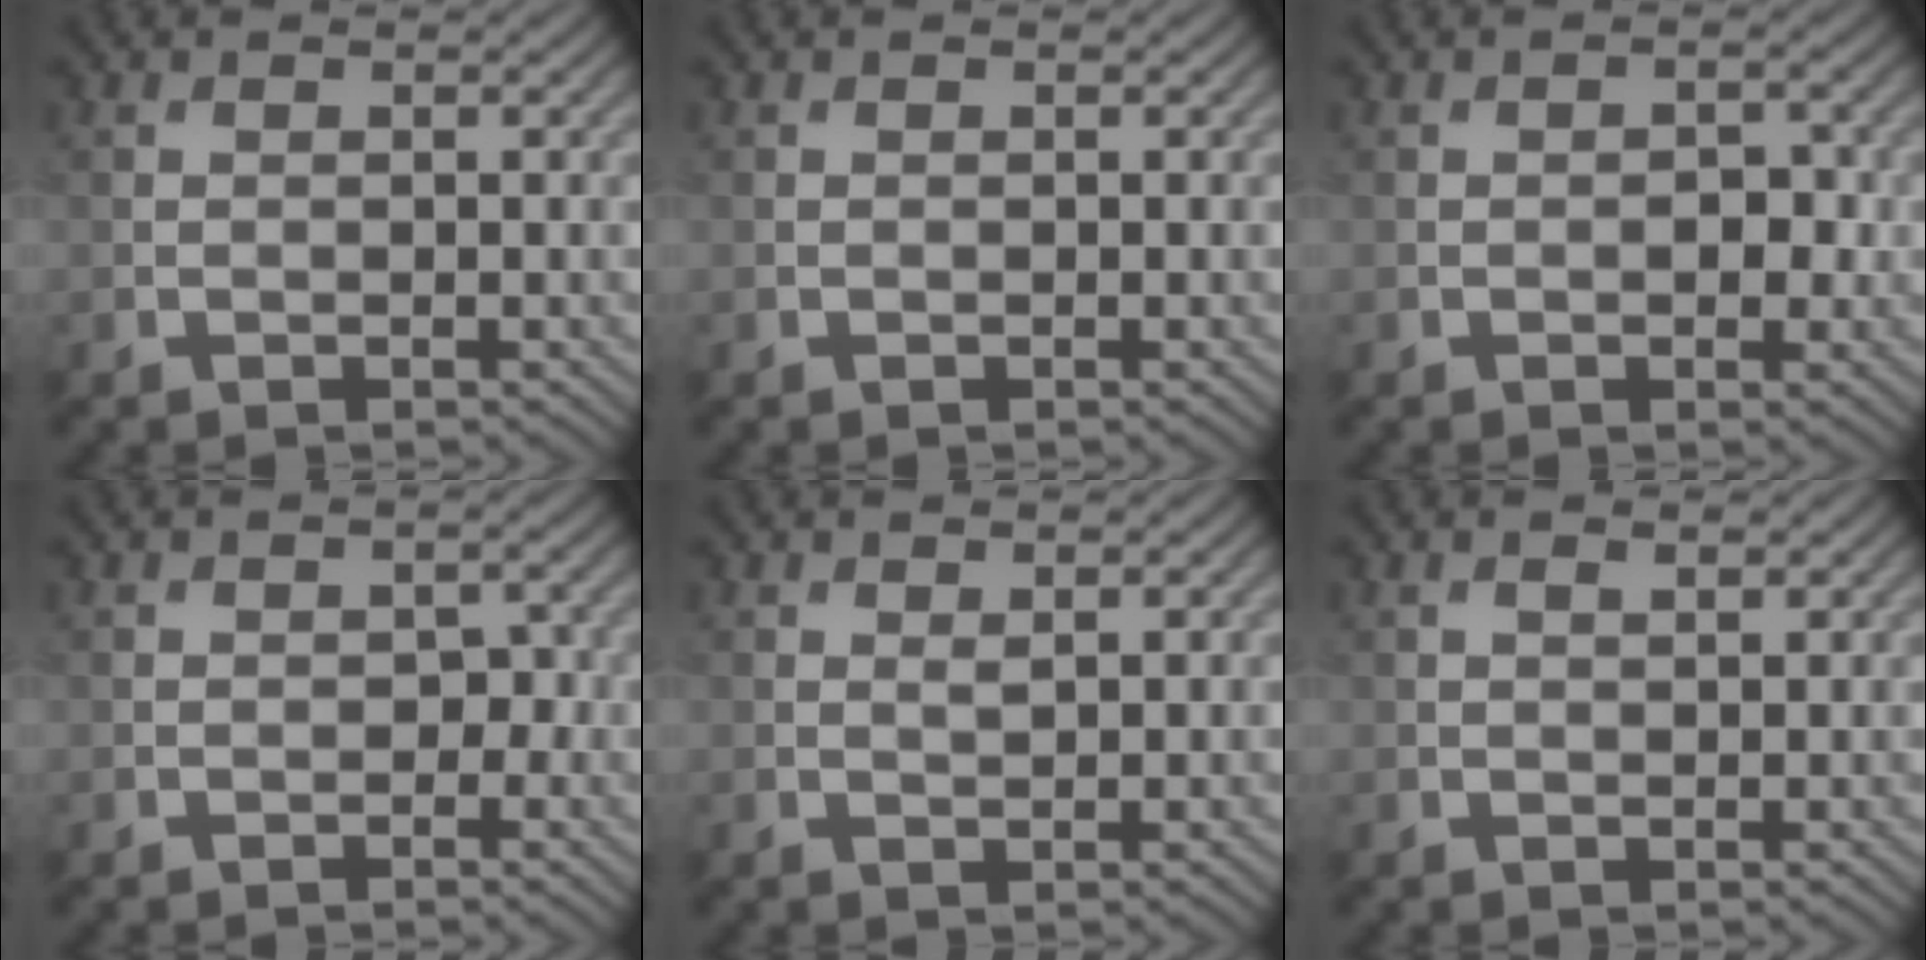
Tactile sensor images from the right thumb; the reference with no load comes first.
{"total": 0.0}
{"total": 2.4, "force": [-0.3, 1.4, 1.9], "torque": [-0.026, -0.003, -0.006]}
{"total": 1.5, "force": [-0.3, 1.1, 0.9], "torque": [-0.014, -0.005, -0.006]}
{"total": 0.7, "force": [0.5, 0.1, 0.4], "torque": [-0.010, -0.003, 0.009]}
{"total": 0.9, "force": [0.5, 0.2, 0.6], "torque": [-0.015, 0.001, 0.010]}